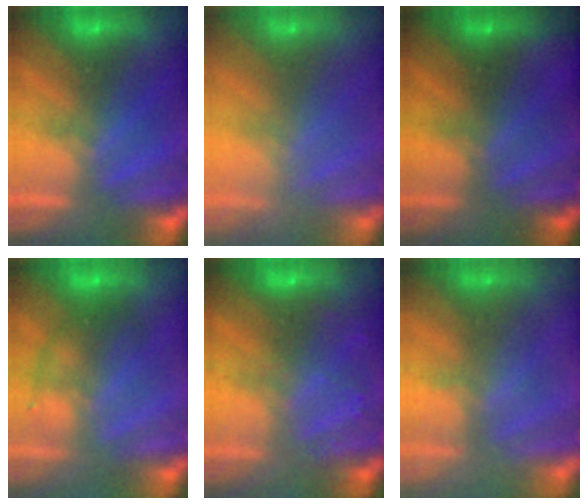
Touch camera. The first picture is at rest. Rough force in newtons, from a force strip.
{"total": 3.3}
{"total": 1.8}
{"total": 1.2}
{"total": 2.2}
{"total": 2.3}